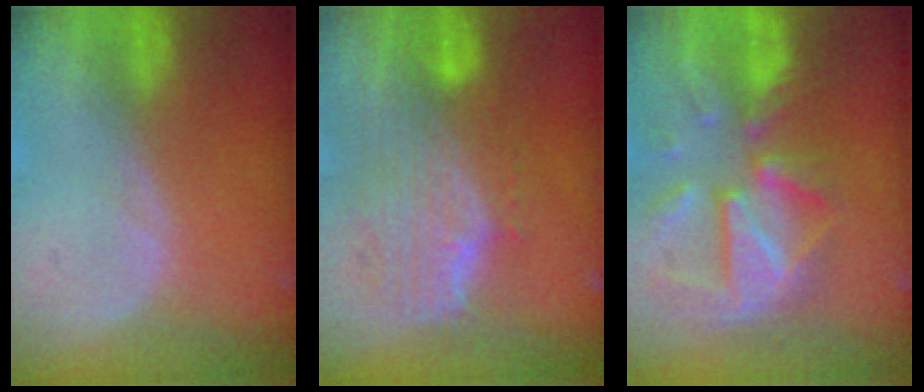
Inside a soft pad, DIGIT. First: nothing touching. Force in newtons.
{"total": 10.0, "press": 8.9, "slide": 4.7}
{"total": 12.1, "press": 10.5, "slide": 5.9}